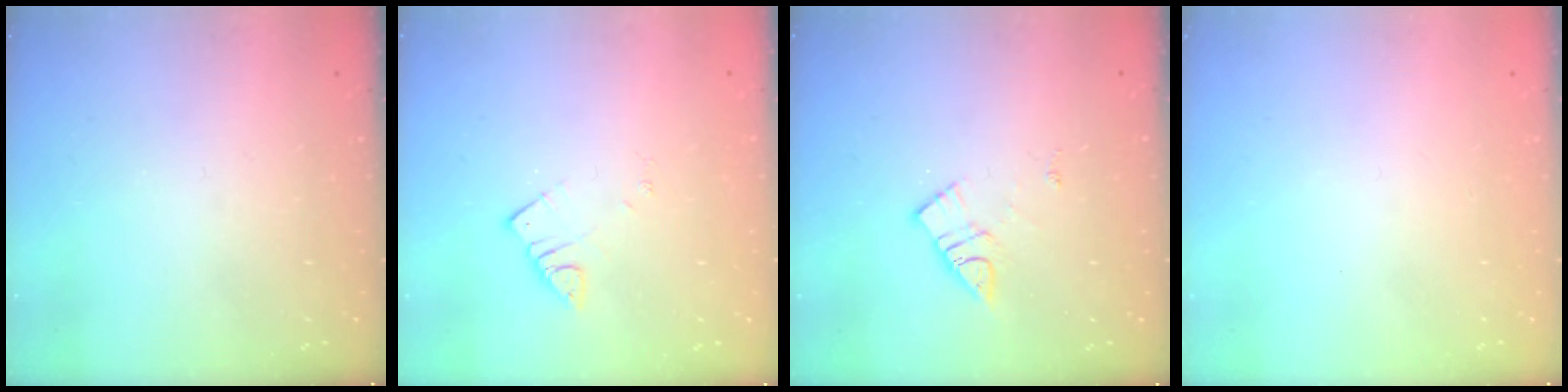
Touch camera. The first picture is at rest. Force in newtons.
{"total": 2.6, "press": 2.6, "slide": 0.1}
{"total": 9.3, "press": 9.3, "slide": 0.5}
{"total": 1.5, "press": 1.5, "slide": 0.1}